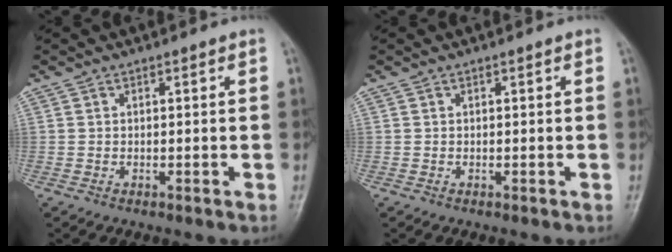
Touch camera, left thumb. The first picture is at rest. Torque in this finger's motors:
{"motor_torque": [0.00, 0.01, -0.08, -0.06, 0.00]}